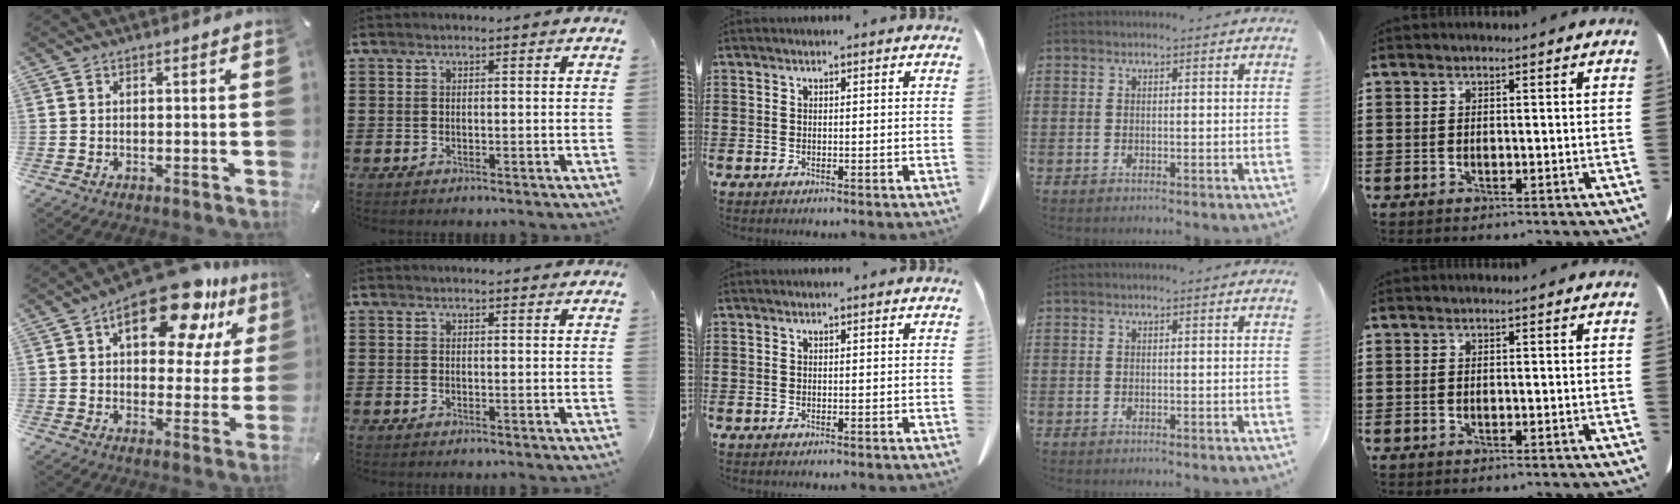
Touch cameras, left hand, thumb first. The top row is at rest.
{"thumb": {"total": 18.9, "force": [10.7, 9.0, 12.8], "torque": [-0.183, -0.051, 0.174]}, "index": {"total": 0.9, "force": [0.9, 0.0, 0.2], "torque": [-0.005, 0.000, 0.018]}}